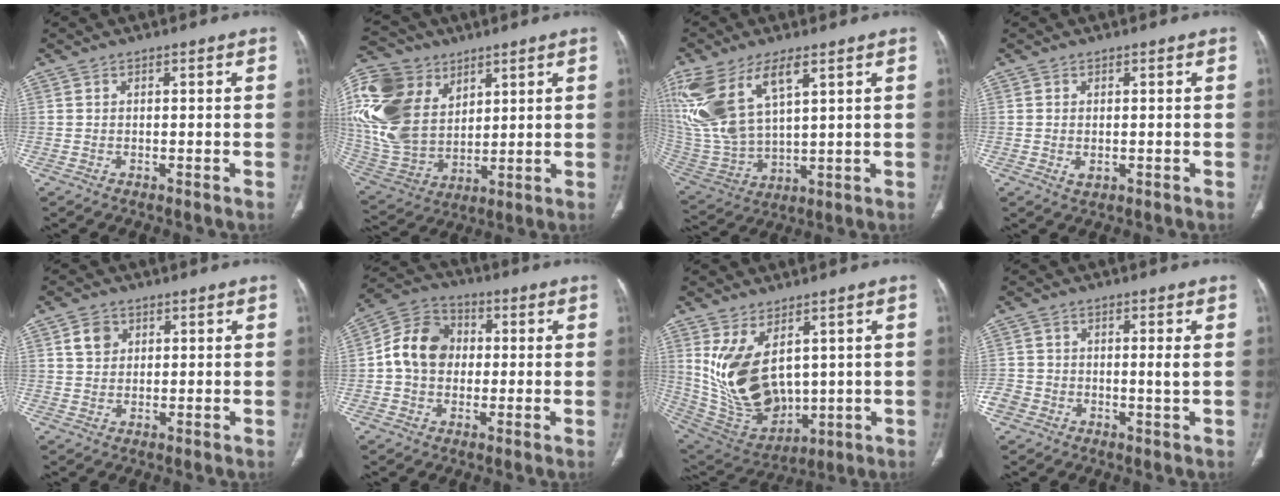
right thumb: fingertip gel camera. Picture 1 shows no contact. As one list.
[{"total": 25.1, "force": [9.1, 17.8, 15.1], "torque": [-0.345, 0.005, 0.190]}, {"total": 18.6, "force": [8.6, 8.5, 14.1], "torque": [-0.307, -0.026, 0.183]}, {"total": 1.5, "force": [-0.2, 0.9, 1.2], "torque": [-0.023, -0.005, -0.001]}, {"total": 3.9, "force": [1.5, 3.1, 1.7], "torque": [-0.015, -0.003, 0.028]}, {"total": 11.3, "force": [0.3, 9.2, 6.5], "torque": [-0.097, 0.030, -0.005]}, {"total": 16.6, "force": [3.6, 10.1, 12.7], "torque": [-0.219, -0.023, 0.104]}, {"total": 4.8, "force": [-1.0, 2.8, 3.7], "torque": [-0.063, 0.012, -0.025]}]